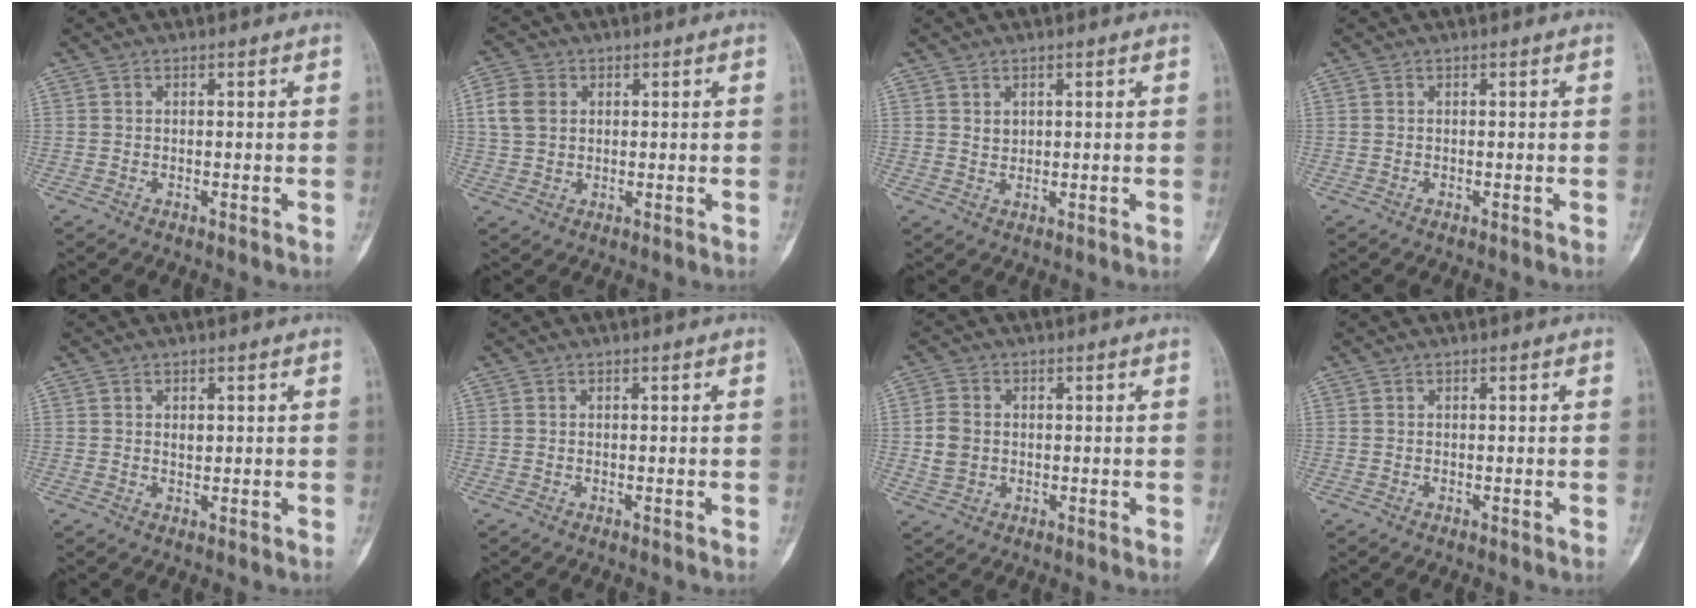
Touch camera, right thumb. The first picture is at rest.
{"total": 6.1, "force": [1.5, 4.8, 3.5], "torque": [-0.064, 0.004, 0.029]}
{"total": 1.6, "force": [0.8, 1.3, 0.7], "torque": [-0.003, -0.006, 0.016]}
{"total": 0.0}
{"total": 1.4, "force": [0.4, 0.9, 1.0], "torque": [-0.011, -0.003, 0.009]}
{"total": 0.0}
{"total": 5.0, "force": [0.0, 4.0, 2.9], "torque": [-0.052, 0.005, 0.001]}
{"total": 0.0}